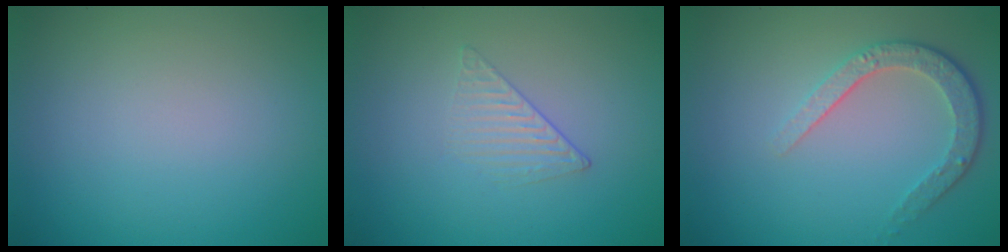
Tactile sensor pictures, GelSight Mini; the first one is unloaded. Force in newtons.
{"total": 1.3, "press": 0.4, "slide": 1.2}
{"total": 3.5, "press": 2.8, "slide": 2.0}